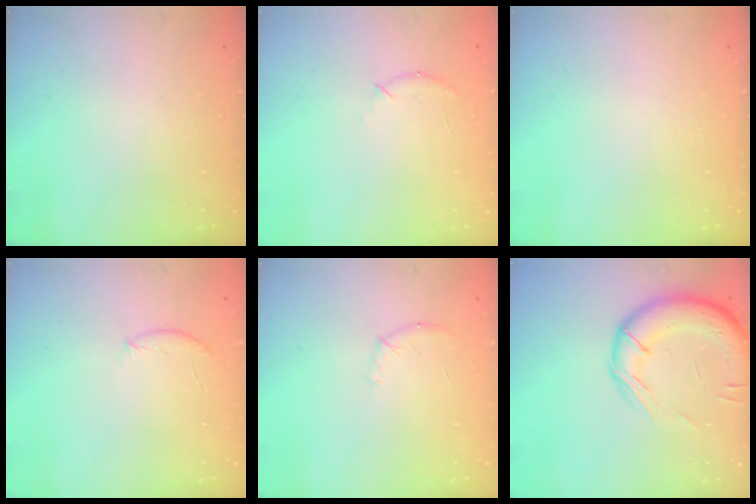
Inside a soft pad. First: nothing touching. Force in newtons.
{"total": 6.9, "press": 6.7, "slide": 1.8}
{"total": 0.0}
{"total": 6.9, "press": 6.7, "slide": 1.8}
{"total": 5.5, "press": 5.3, "slide": 1.4}
{"total": 16.7, "press": 16.5, "slide": 2.5}